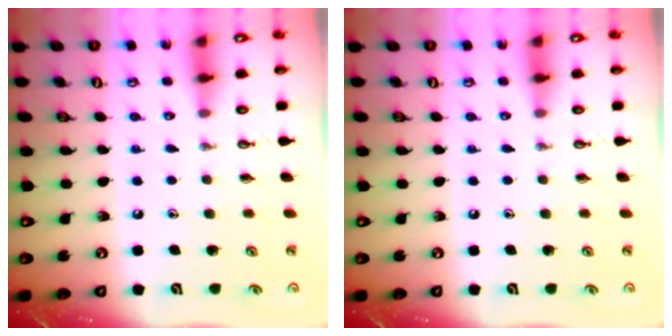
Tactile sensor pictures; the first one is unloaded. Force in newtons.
{"total": 0.0}